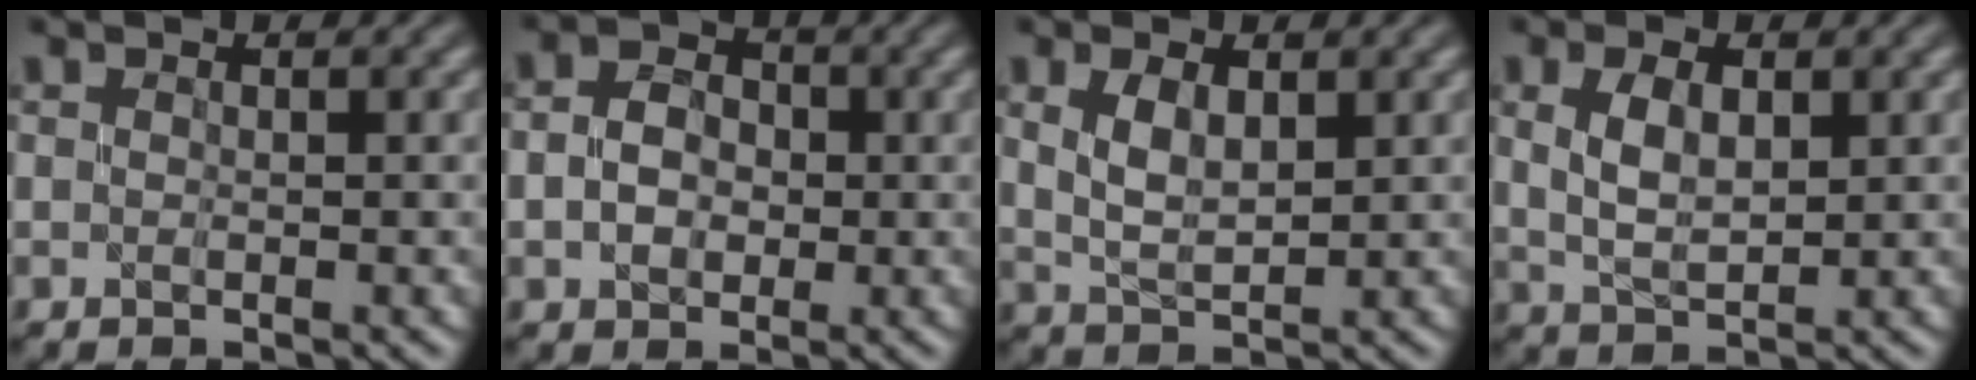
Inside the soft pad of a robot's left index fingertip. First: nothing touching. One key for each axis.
{"total": 3.5, "fx": -0.4, "fy": 2.8, "fz": 2.1, "tx": -0.040, "ty": 0.004, "tz": -0.012}
{"total": 3.3, "fx": 1.1, "fy": 1.7, "fz": 2.6, "tx": -0.062, "ty": 0.000, "tz": 0.028}
{"total": 3.5, "fx": 0.9, "fy": 1.9, "fz": 2.8, "tx": -0.066, "ty": 0.001, "tz": 0.024}